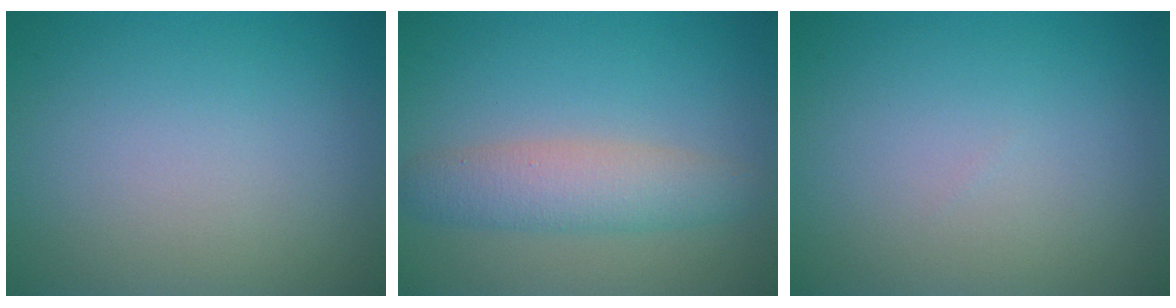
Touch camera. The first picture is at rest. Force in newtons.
{"total": 3.8, "press": 3.8, "slide": 0.1}
{"total": 0.0}